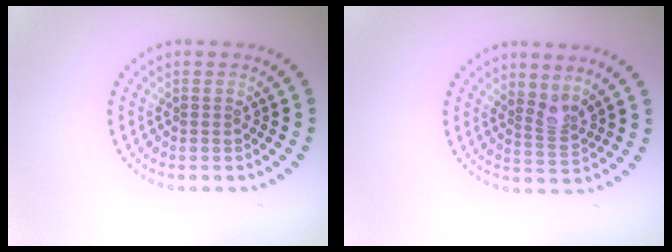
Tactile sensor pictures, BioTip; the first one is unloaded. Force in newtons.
{"total": 2.0, "press": 1.5, "slide": 1.4}